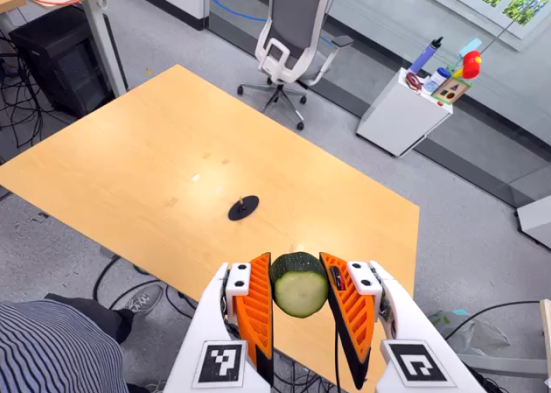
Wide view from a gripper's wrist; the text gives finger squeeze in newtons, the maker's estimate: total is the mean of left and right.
{"total": 10.3, "left": 9.6, "right": 11.0}